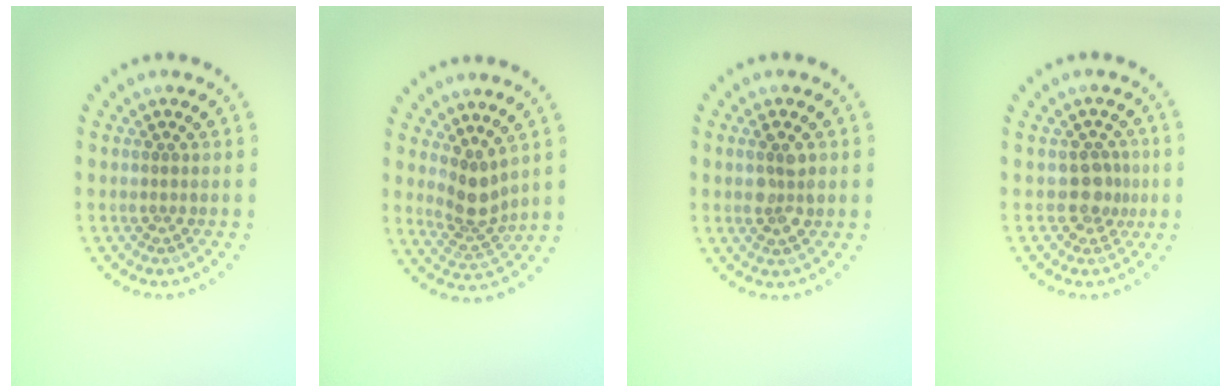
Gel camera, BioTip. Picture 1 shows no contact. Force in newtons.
{"total": 2.8, "press": 2.0, "slide": 2.0}
{"total": 2.4, "press": 2.4, "slide": 0.3}
{"total": 2.2, "press": 1.8, "slide": 1.2}